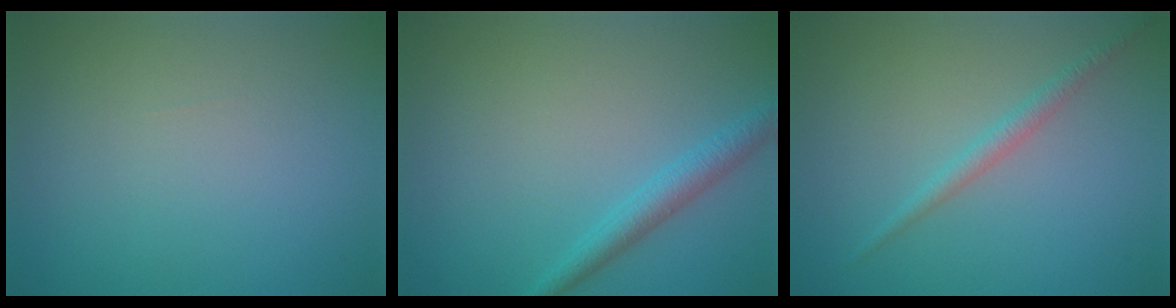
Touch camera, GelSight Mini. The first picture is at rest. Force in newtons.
{"total": 2.2, "press": 2.2, "slide": 0.1}
{"total": 1.6, "press": 1.6, "slide": 0.1}